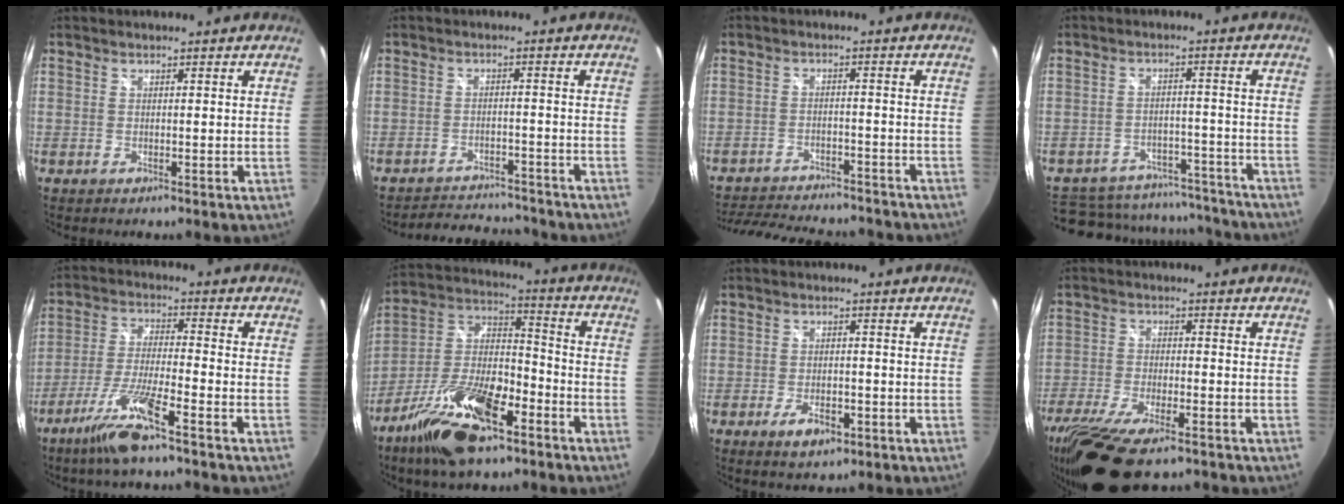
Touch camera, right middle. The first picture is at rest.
{"total": 9.5, "force": [-9.0, 2.3, 2.1], "torque": [-0.054, 0.013, -0.124]}
{"total": 18.6, "force": [-16.1, 5.6, 7.5], "torque": [-0.157, -0.007, -0.218]}
{"total": 21.7, "force": [-17.2, 10.6, 8.1], "torque": [-0.188, 0.020, -0.204]}
{"total": 10.5, "force": [-7.1, 0.2, 7.7], "torque": [-0.167, -0.011, -0.134]}
{"total": 19.4, "force": [-11.2, 7.8, 13.8], "torque": [-0.272, -0.006, -0.209]}
{"total": 4.8, "force": [-2.5, 2.3, 3.4], "torque": [-0.074, -0.005, -0.040]}
{"total": 16.9, "force": [-12.2, 5.2, 10.5], "torque": [-0.230, -0.056, -0.215]}